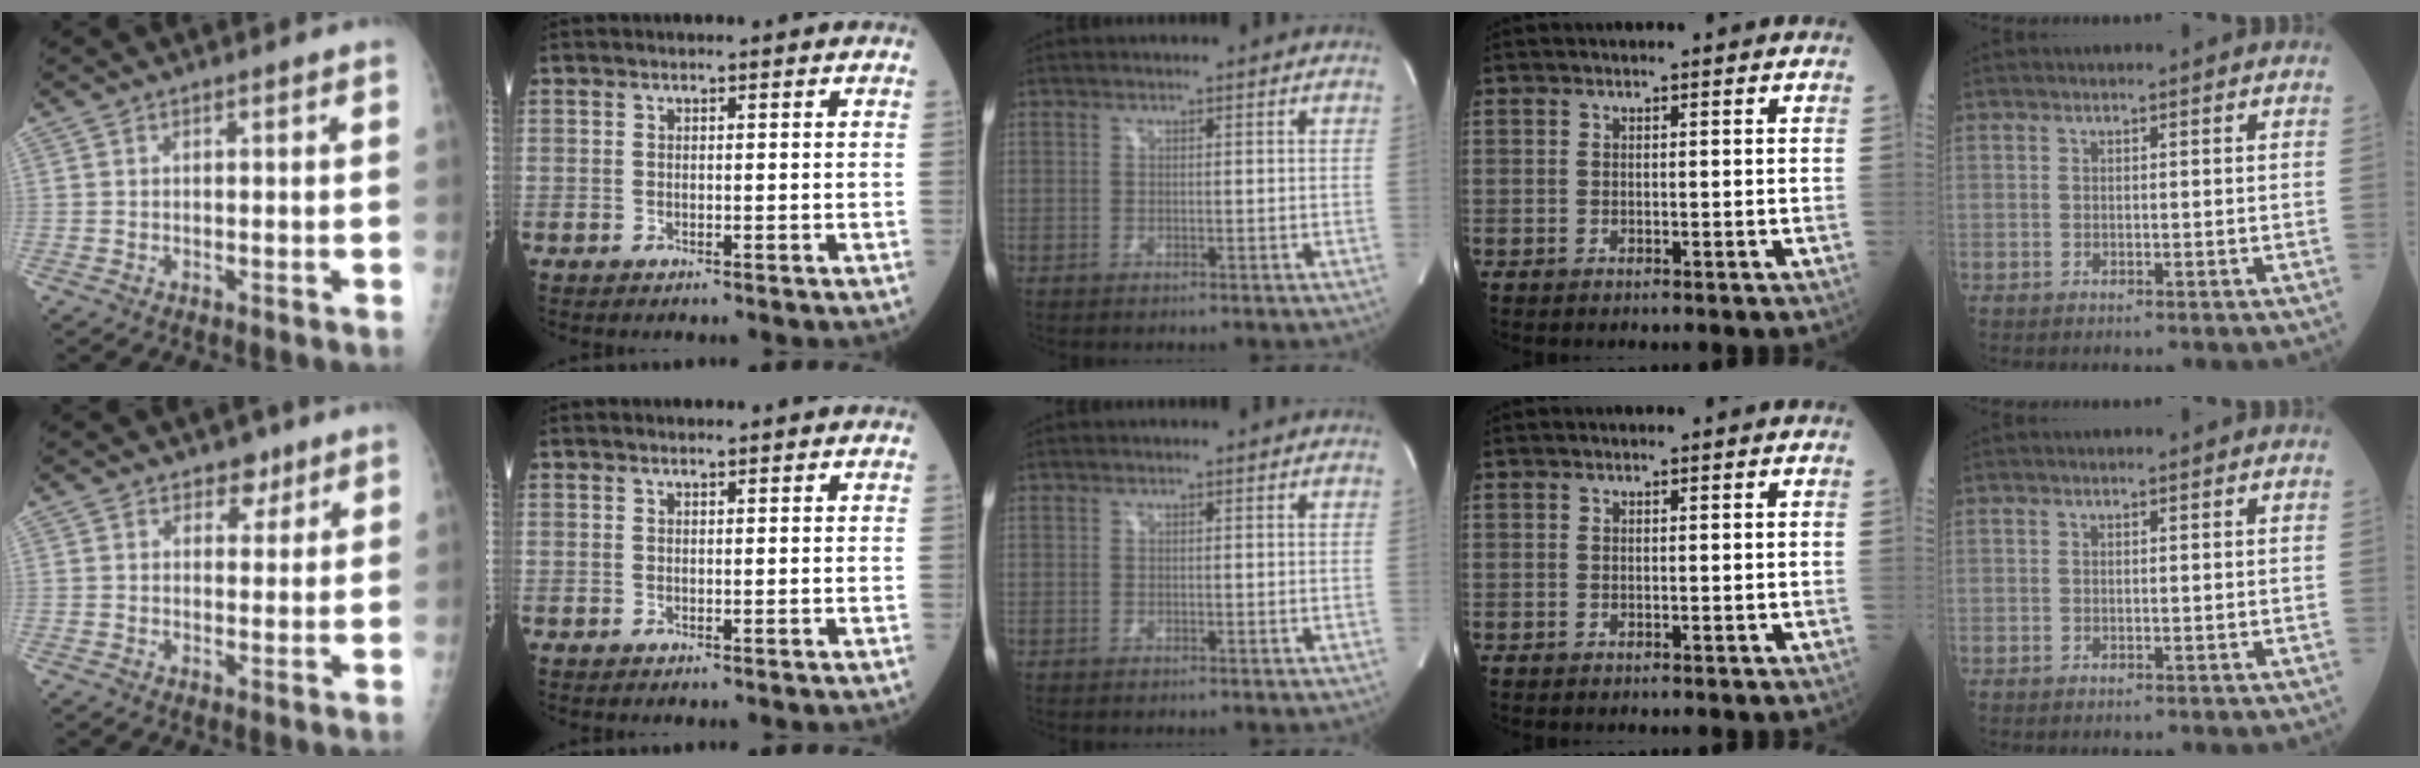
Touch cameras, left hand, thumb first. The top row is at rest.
{"thumb": {"total": 3.4, "force": [2.2, 2.5, 1.0], "torque": [0.010, -0.011, 0.029]}, "index": {"total": 0.5, "force": [0.5, 0.0, 0.2], "torque": [-0.010, 0.000, 0.008]}}